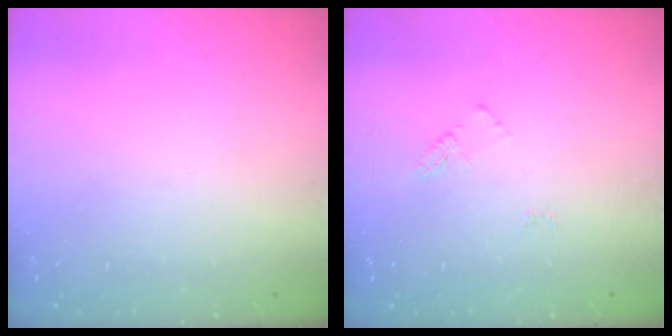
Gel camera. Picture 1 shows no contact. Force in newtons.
{"total": 4.3, "press": 4.3, "slide": 0.5}